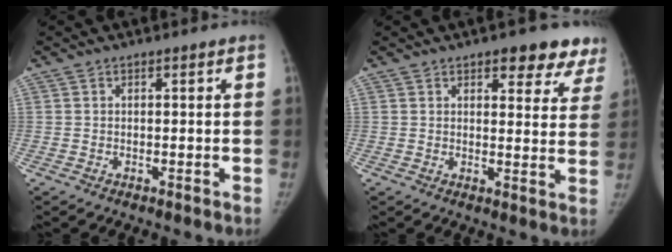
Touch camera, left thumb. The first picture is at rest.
{"total": 10.2, "force": [7.0, 4.3, 5.9], "torque": [-0.020, -0.031, 0.075]}